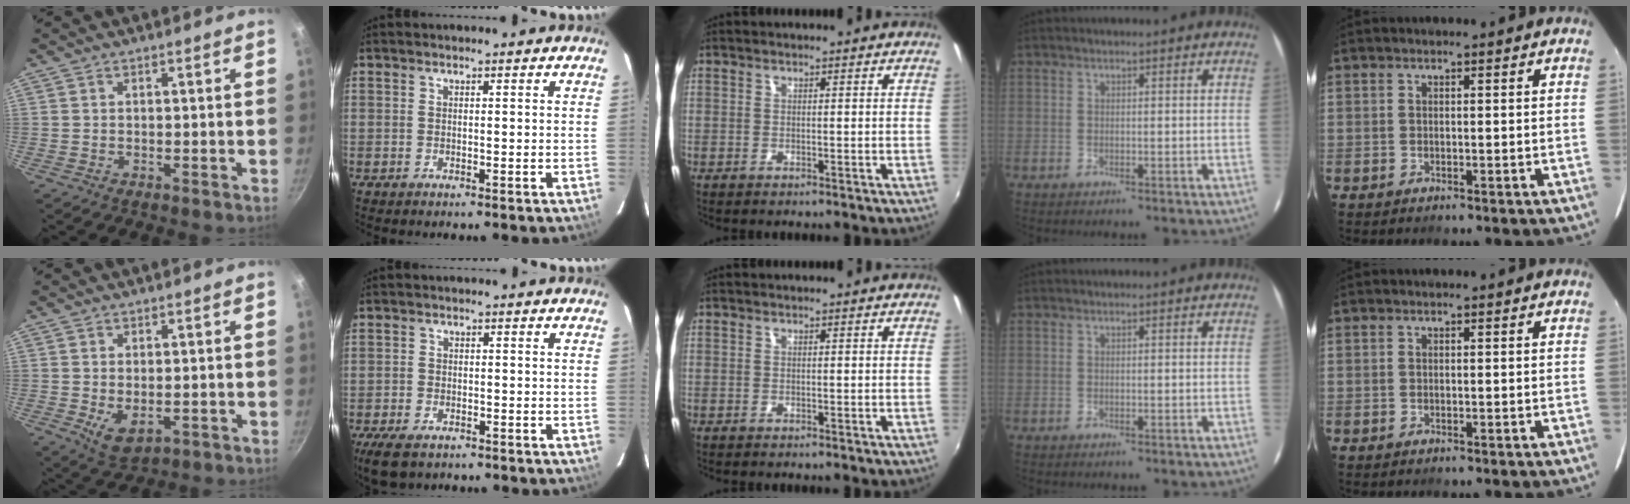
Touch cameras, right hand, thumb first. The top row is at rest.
{"thumb": {"total": 5.5, "force": [-0.9, 3.3, 4.2], "torque": [-0.071, -0.018, -0.005]}, "index": {"total": 6.5, "force": [-4.6, 3.2, 3.3], "torque": [-0.088, -0.016, -0.083]}}